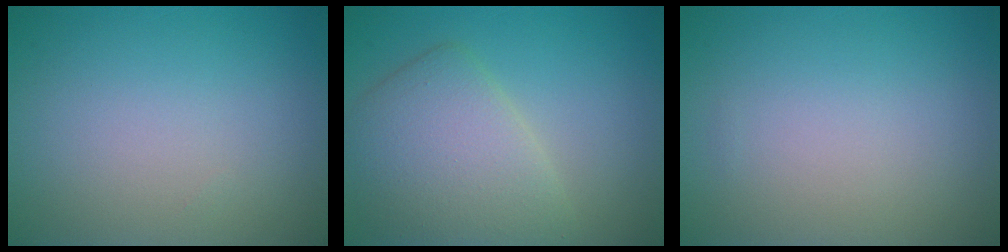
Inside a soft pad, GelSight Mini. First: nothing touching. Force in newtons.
{"total": 5.8, "press": 5.8, "slide": 0.2}
{"total": 0.0}